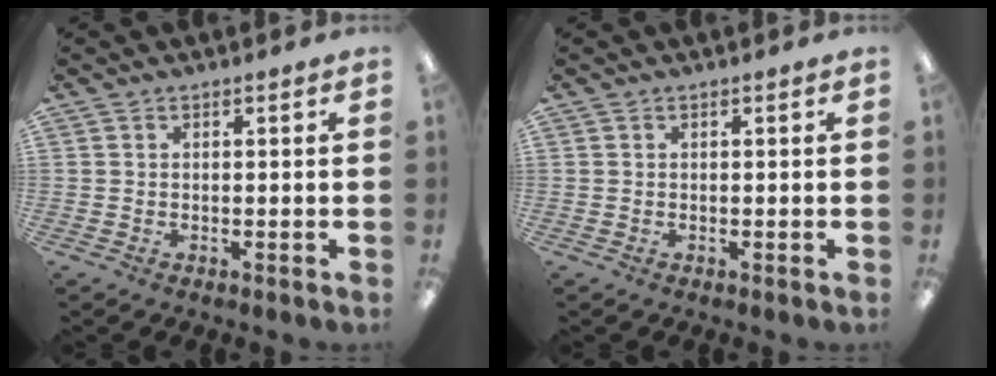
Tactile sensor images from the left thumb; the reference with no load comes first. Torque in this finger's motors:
{"motor_torque": [-0.01, 0.00, 0.07, -0.05, 0.00]}